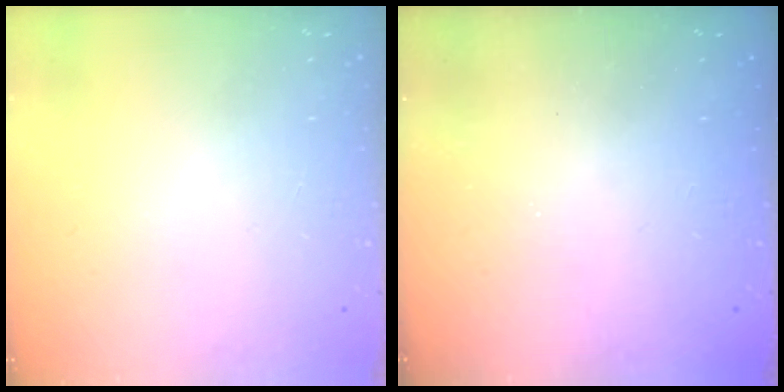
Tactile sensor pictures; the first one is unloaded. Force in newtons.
{"total": 2.5, "press": 2.4, "slide": 0.8}